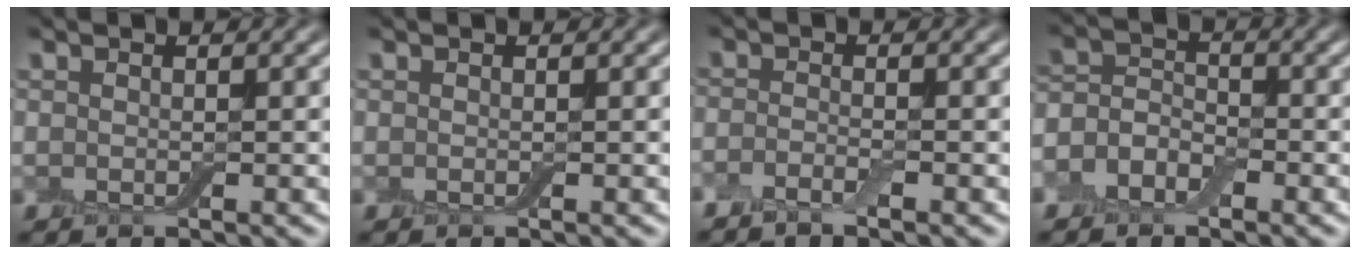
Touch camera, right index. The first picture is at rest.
{"total": 0.0}
{"total": 1.5, "force": [-1.2, 0.2, 0.9], "torque": [-0.024, -0.003, -0.030]}
{"total": 3.8, "force": [-2.1, 2.5, 2.0], "torque": [-0.033, 0.003, -0.050]}